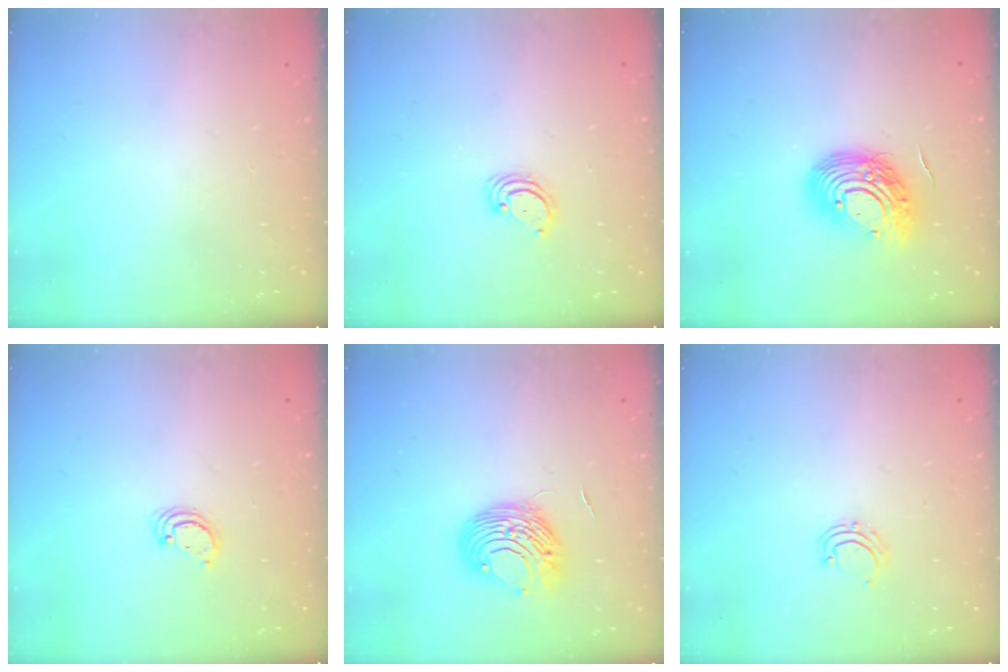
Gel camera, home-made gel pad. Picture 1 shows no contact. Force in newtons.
{"total": 3.6, "press": 3.6, "slide": 0.4}
{"total": 14.8, "press": 14.7, "slide": 1.5}
{"total": 2.6, "press": 2.6, "slide": 0.2}
{"total": 9.4, "press": 9.3, "slide": 1.0}
{"total": 4.6, "press": 4.5, "slide": 0.5}